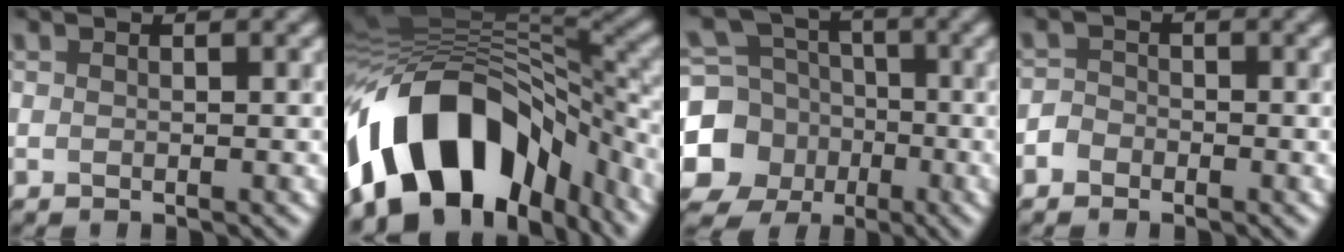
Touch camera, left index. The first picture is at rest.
{"total": 14.5, "force": [-7.0, 8.8, 9.1], "torque": [-0.150, 0.021, -0.119]}
{"total": 10.3, "force": [-3.1, 9.5, 2.6], "torque": [-0.075, -0.025, -0.080]}
{"total": 1.3, "force": [-0.9, 0.9, 0.1], "torque": [0.007, 0.008, -0.023]}